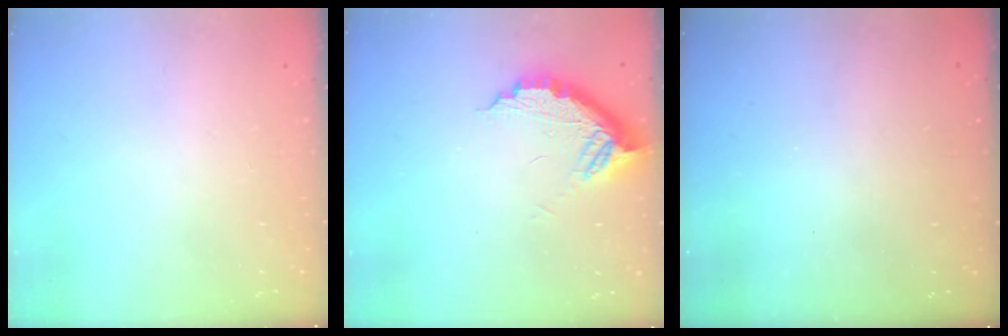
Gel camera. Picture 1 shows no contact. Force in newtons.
{"total": 10.1, "press": 10.0, "slide": 0.9}
{"total": 3.0, "press": 3.0, "slide": 0.1}